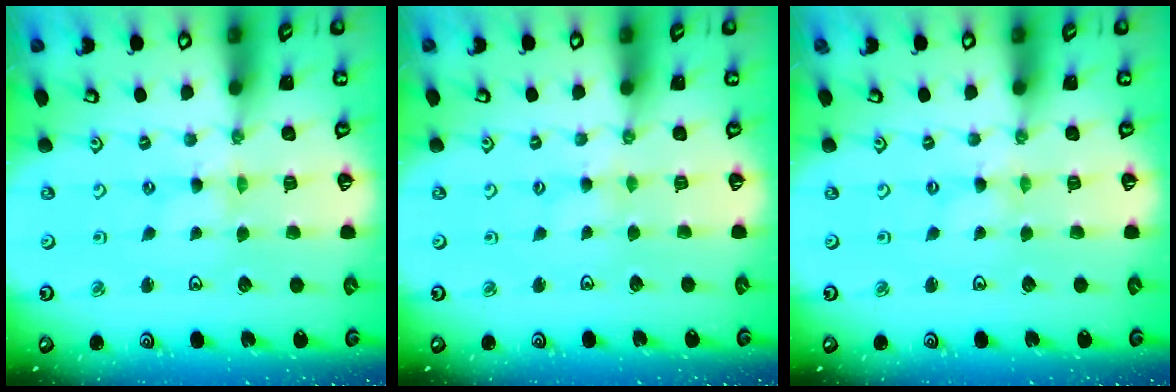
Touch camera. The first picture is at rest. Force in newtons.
{"total": 1.3, "press": 1.3, "slide": 0.3}
{"total": 0.0}